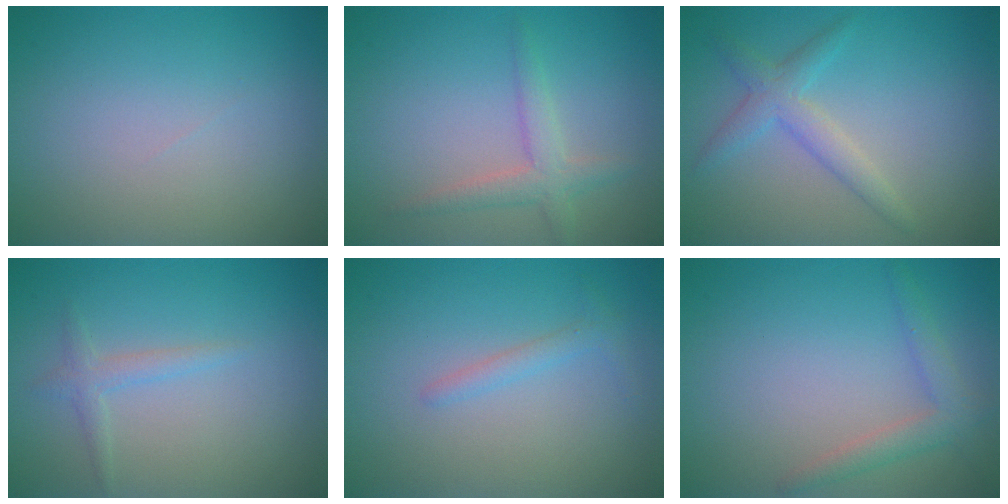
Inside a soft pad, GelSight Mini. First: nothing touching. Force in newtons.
{"total": 2.5, "press": 2.5, "slide": 0.1}
{"total": 2.6, "press": 2.6, "slide": 0.1}
{"total": 1.5, "press": 1.5, "slide": 0.1}
{"total": 1.3, "press": 1.3, "slide": 0.1}
{"total": 2.3, "press": 2.3, "slide": 0.1}